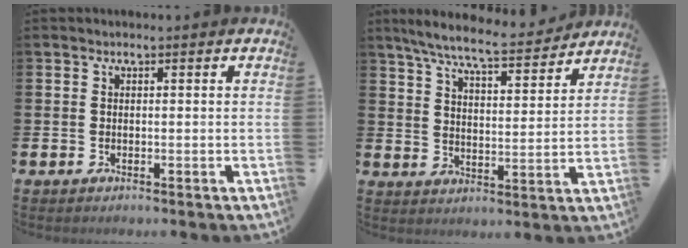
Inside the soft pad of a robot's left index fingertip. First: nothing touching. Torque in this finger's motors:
{"motor_torque": [1.07, -1.06, 0.50, 0.19]}